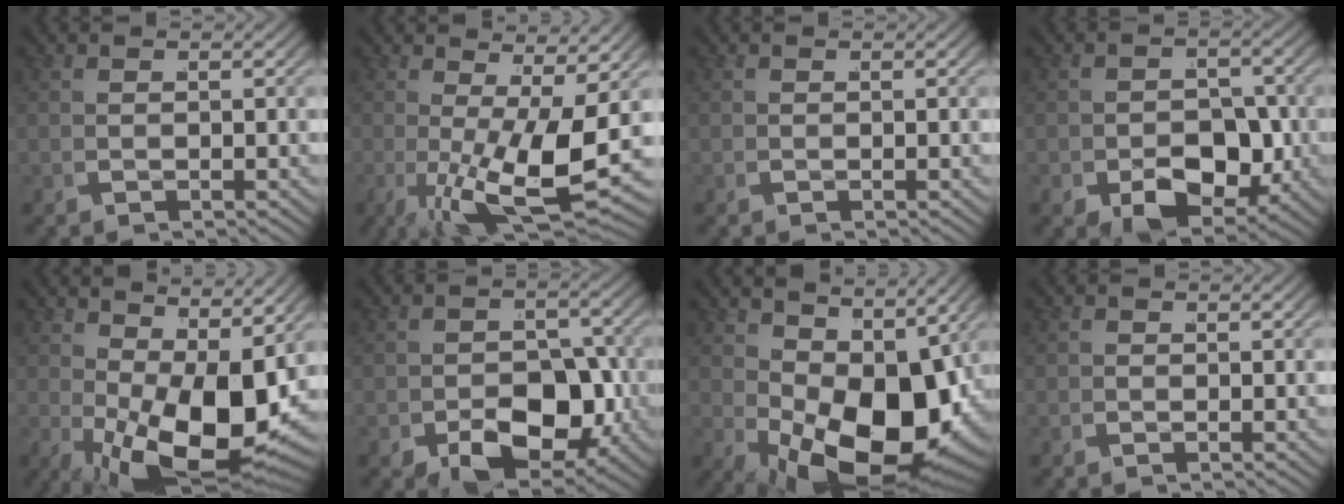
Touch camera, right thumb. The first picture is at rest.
{"total": 9.7, "force": [-0.9, 4.1, 8.7], "torque": [-0.161, -0.035, -0.003]}
{"total": 0.0}
{"total": 6.9, "force": [-2.2, 4.7, 4.5], "torque": [-0.089, -0.035, -0.026]}
{"total": 12.9, "force": [-1.6, 6.5, 11.0], "torque": [-0.182, -0.047, 0.004]}
{"total": 7.5, "force": [-2.4, 5.0, 5.1], "torque": [-0.093, -0.034, -0.031]}
{"total": 13.8, "force": [-1.3, 8.0, 11.2], "torque": [-0.188, -0.054, 0.009]}
{"total": 0.6, "force": [-0.4, 0.3, -0.2], "torque": [0.001, 0.001, -0.014]}